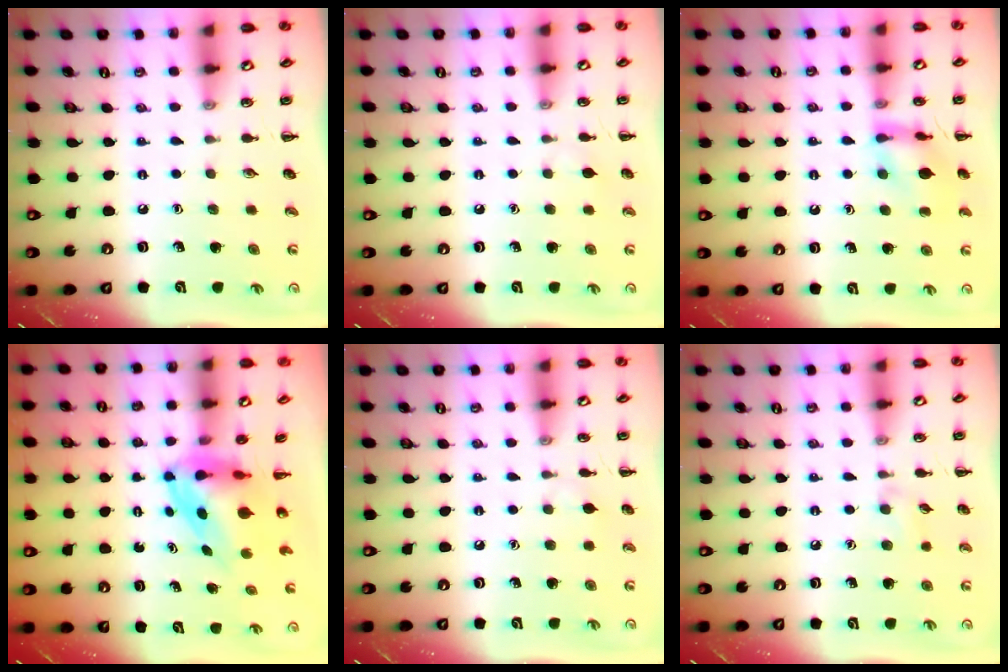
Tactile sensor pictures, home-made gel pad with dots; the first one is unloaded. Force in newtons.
{"total": 2.9, "press": 2.7, "slide": 0.9}
{"total": 11.7, "press": 11.7, "slide": 0.9}
{"total": 5.0, "press": 4.8, "slide": 1.5}
{"total": 3.7, "press": 3.4, "slide": 1.5}
{"total": 5.1, "press": 4.7, "slide": 1.7}